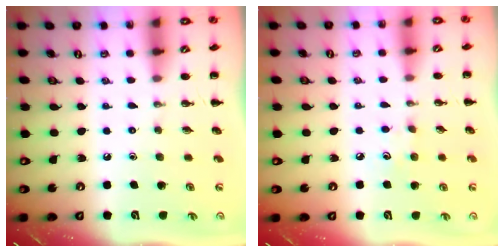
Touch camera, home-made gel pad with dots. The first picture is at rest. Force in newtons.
{"total": 5.4, "press": 5.2, "slide": 1.3}